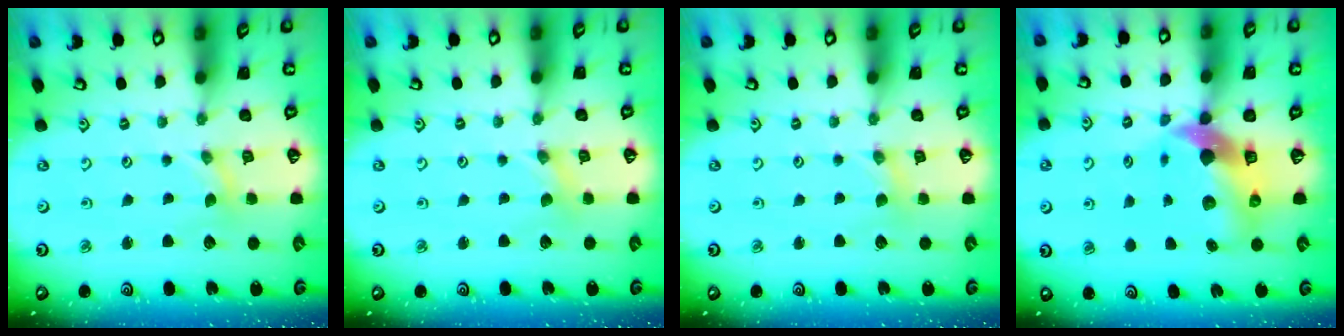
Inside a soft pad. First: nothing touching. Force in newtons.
{"total": 0.0}
{"total": 1.7, "press": 1.7, "slide": 0.3}
{"total": 10.7, "press": 10.6, "slide": 1.7}